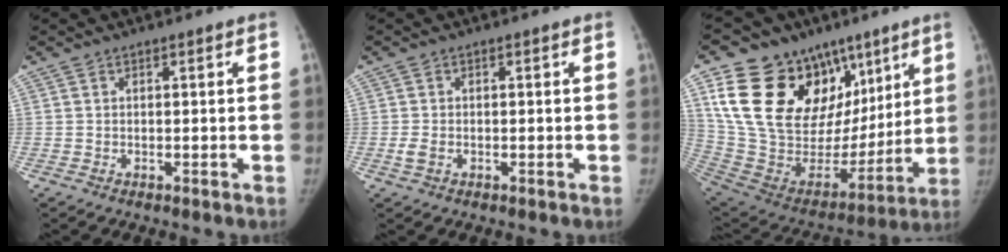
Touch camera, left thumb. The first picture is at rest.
{"total": 2.1, "force": [-0.5, 1.4, 1.4], "torque": [-0.033, -0.002, -0.011]}
{"total": 32.2, "force": [14.3, 20.5, 20.2], "torque": [-0.307, 0.003, 0.271]}